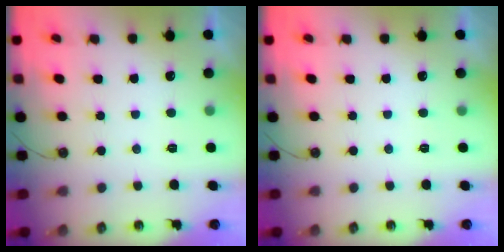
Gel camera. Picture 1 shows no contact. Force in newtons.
{"total": 0.0}